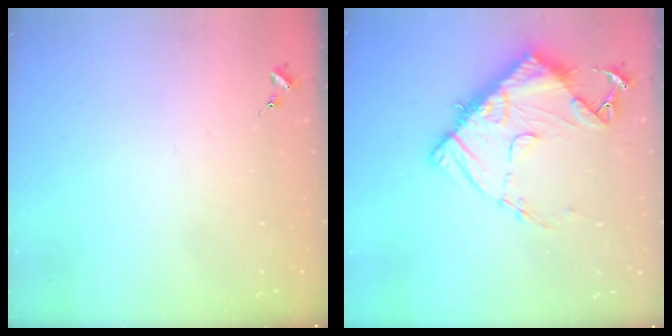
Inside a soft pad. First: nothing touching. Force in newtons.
{"total": 13.3, "press": 13.2, "slide": 1.3}